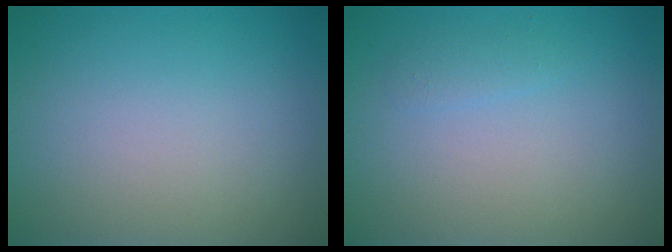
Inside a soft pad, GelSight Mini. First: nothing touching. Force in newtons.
{"total": 0.9, "press": 0.9, "slide": 0.0}